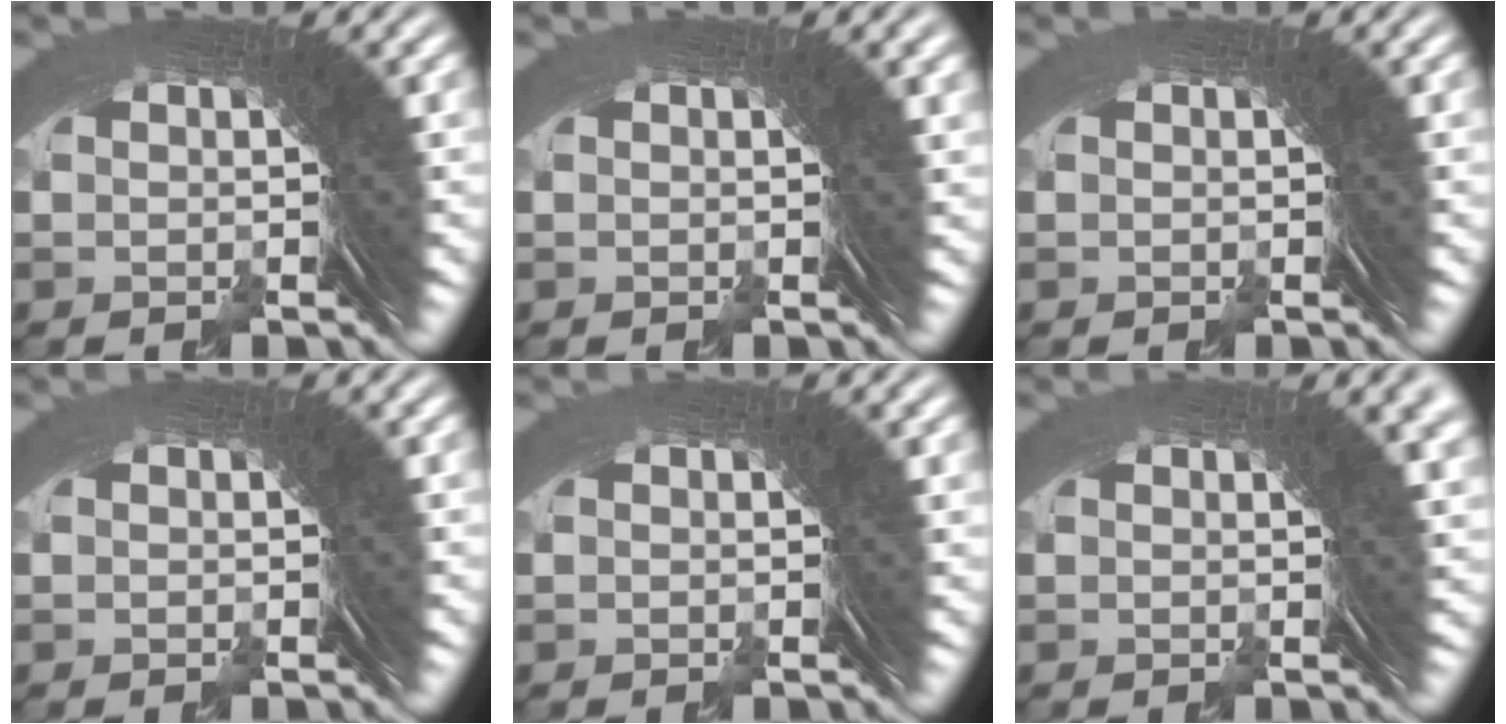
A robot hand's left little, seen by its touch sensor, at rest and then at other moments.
{"total": 1.1, "force": [0.4, -0.1, 1.0], "torque": [-0.008, 0.005, 0.003]}
{"total": 0.0}
{"total": 0.6, "force": [-0.3, 0.5, -0.2], "torque": [0.004, -0.001, -0.005]}
{"total": 0.0}
{"total": 3.4, "force": [1.3, 0.5, 3.1], "torque": [-0.017, 0.013, 0.010]}